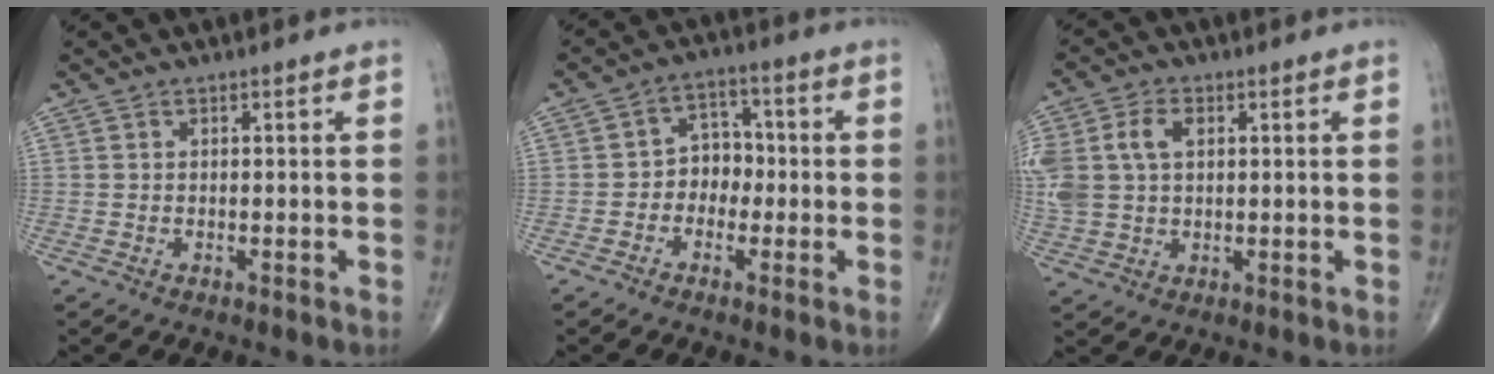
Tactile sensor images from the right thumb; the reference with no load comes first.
{"total": 5.8, "force": [-1.3, 4.8, 3.1], "torque": [-0.010, 0.026, -0.036]}
{"total": 12.3, "force": [2.7, 8.7, 8.3], "torque": [-0.213, 0.012, 0.056]}